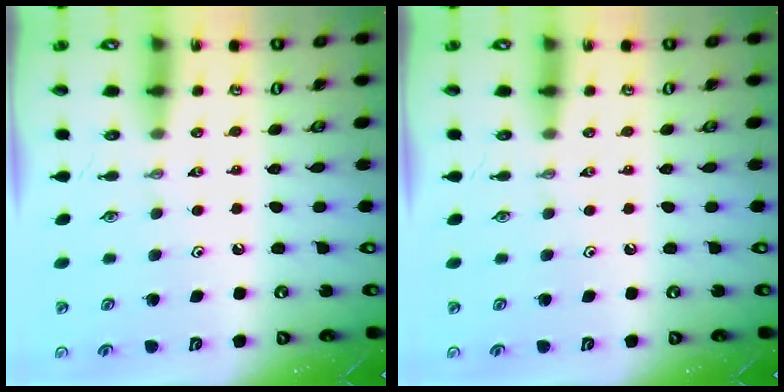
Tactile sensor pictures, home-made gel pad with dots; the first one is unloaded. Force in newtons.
{"total": 0.0}